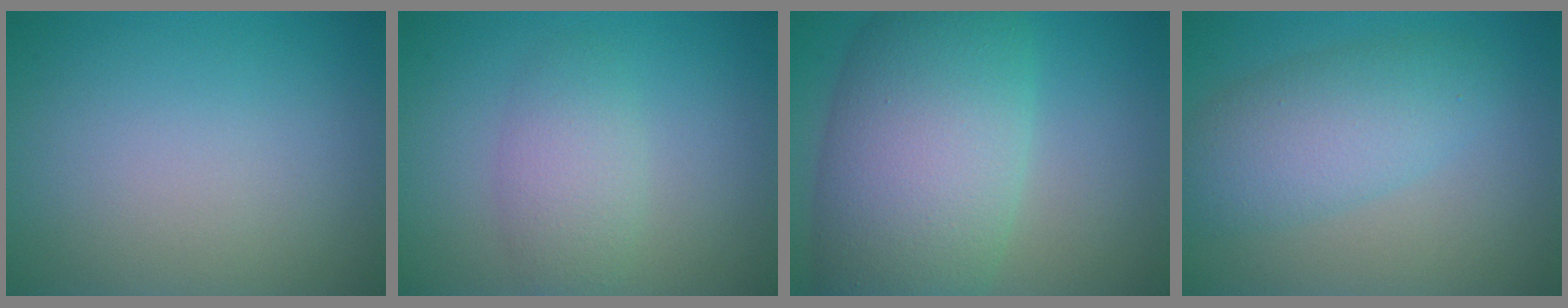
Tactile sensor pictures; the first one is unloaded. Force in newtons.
{"total": 2.9, "press": 2.9, "slide": 0.1}
{"total": 11.3, "press": 11.3, "slide": 0.5}
{"total": 4.9, "press": 4.9, "slide": 0.1}